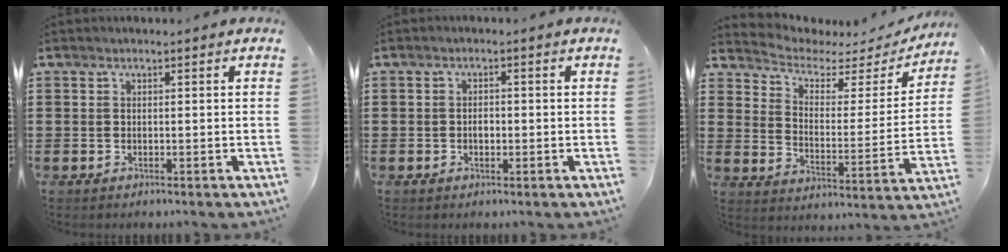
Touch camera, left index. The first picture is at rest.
{"total": 1.4, "force": [-0.2, 0.8, 1.2], "torque": [-0.024, 0.003, -0.004]}
{"total": 3.5, "force": [2.7, 1.7, 1.3], "torque": [-0.047, -0.020, 0.038]}